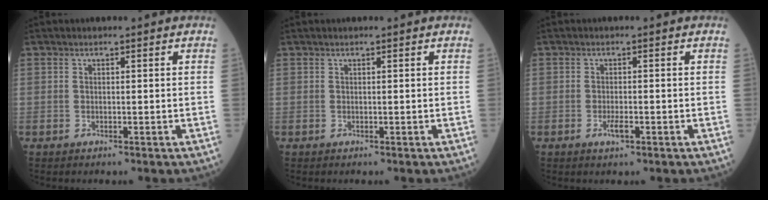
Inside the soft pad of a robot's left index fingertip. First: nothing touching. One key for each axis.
{"total": 0.0}
{"total": 1.7, "fx": -0.9, "fy": 0.4, "fz": 1.4, "tx": -0.028, "ty": -0.006, "tz": -0.017}